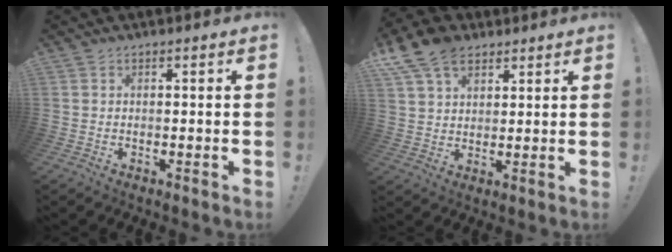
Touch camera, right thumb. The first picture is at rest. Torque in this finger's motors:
{"motor_torque": [0.40, 0.42, 0.18, 0.04, 0.10]}